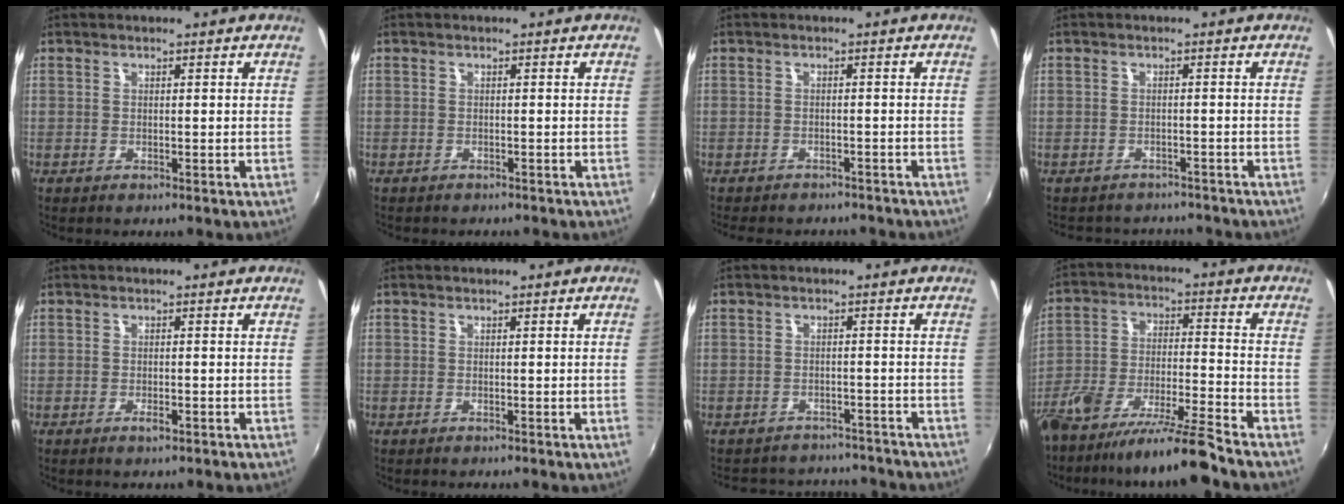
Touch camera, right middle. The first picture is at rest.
{"total": 1.5, "force": [-1.3, 0.5, 0.3], "torque": [-0.012, -0.007, -0.018]}
{"total": 7.9, "force": [-7.0, 2.6, 2.7], "torque": [-0.066, -0.017, -0.098]}
{"total": 5.8, "force": [-5.1, 2.8, 0.8], "torque": [-0.023, 0.007, -0.071]}
{"total": 1.4, "force": [-0.9, 0.6, 0.9], "torque": [-0.018, -0.002, -0.017]}
{"total": 1.2, "force": [0.2, -0.8, 0.9], "torque": [-0.007, -0.008, 0.005]}
{"total": 10.5, "force": [-9.4, 4.3, 2.2], "torque": [-0.054, 0.023, -0.120]}
{"total": 12.5, "force": [-10.5, -0.3, 6.8], "torque": [-0.135, -0.014, -0.187]}